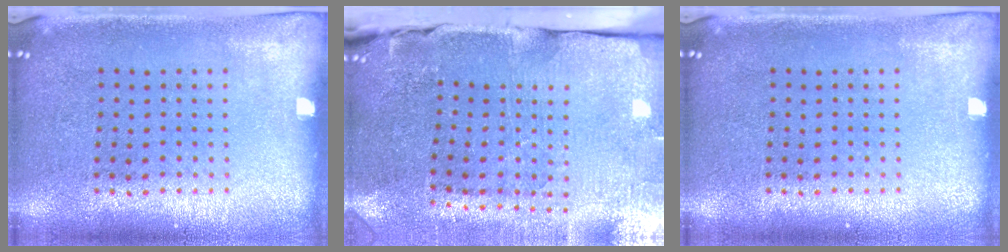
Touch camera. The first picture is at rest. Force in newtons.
{"total": 3.8, "press": 3.4, "slide": 1.7}
{"total": 0.0}